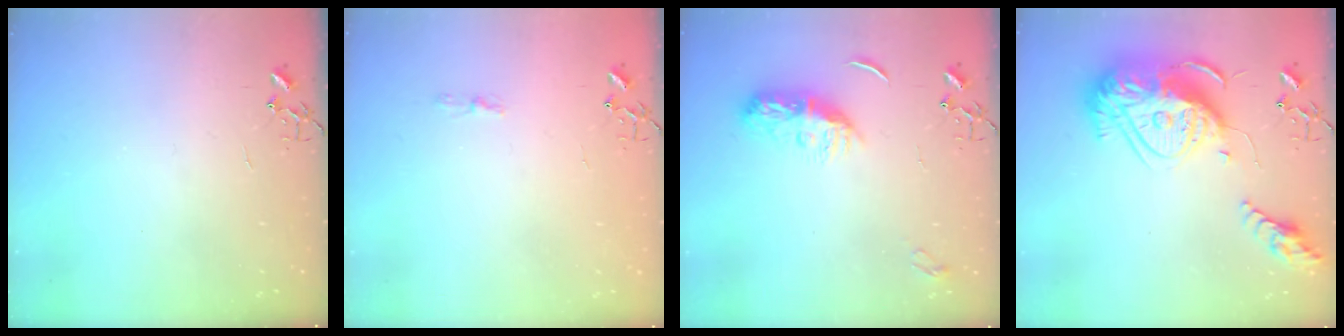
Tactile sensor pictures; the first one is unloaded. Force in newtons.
{"total": 3.2, "press": 3.2, "slide": 0.5}
{"total": 9.4, "press": 9.4, "slide": 0.4}
{"total": 22.8, "press": 22.7, "slide": 2.2}